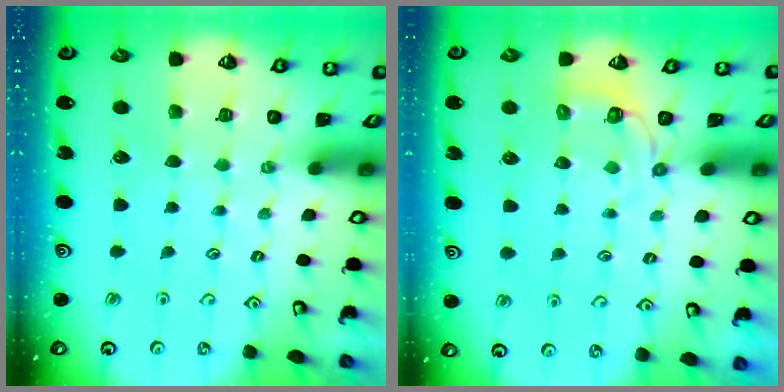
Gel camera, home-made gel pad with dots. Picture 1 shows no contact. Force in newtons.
{"total": 3.0, "press": 1.8, "slide": 2.4}